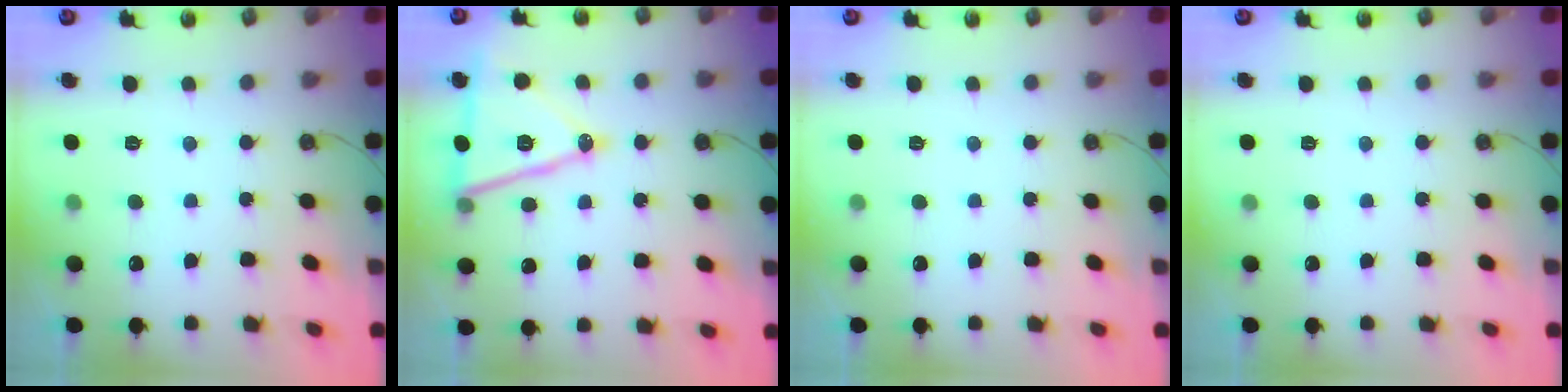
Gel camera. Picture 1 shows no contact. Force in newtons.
{"total": 15.5, "press": 15.0, "slide": 3.8}
{"total": 0.0}
{"total": 0.0}